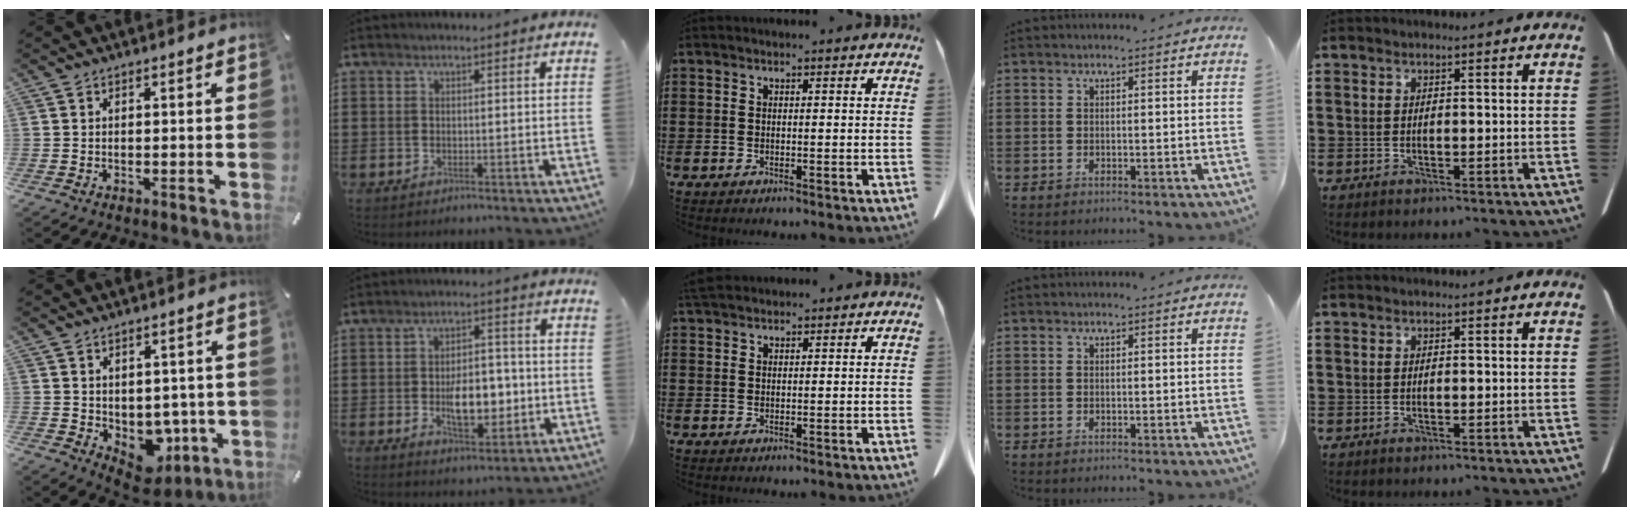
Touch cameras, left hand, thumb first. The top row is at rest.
{"thumb": {"total": 6.1, "force": [0.1, 5.6, 2.5], "torque": [-0.011, -0.015, 0.009]}, "index": {"total": 8.4, "force": [-1.4, 4.5, 6.9], "torque": [-0.104, 0.001, -0.029]}, "middle": {"total": 1.9, "force": [1.7, 0.5, 0.6], "torque": [-0.017, 0.003, 0.034]}}